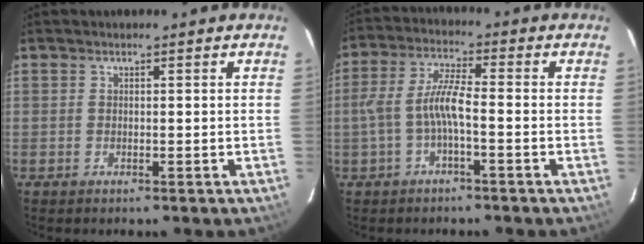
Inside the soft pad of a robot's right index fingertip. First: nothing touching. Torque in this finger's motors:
{"motor_torque": [0.95, -0.65, 0.59, 0.18]}